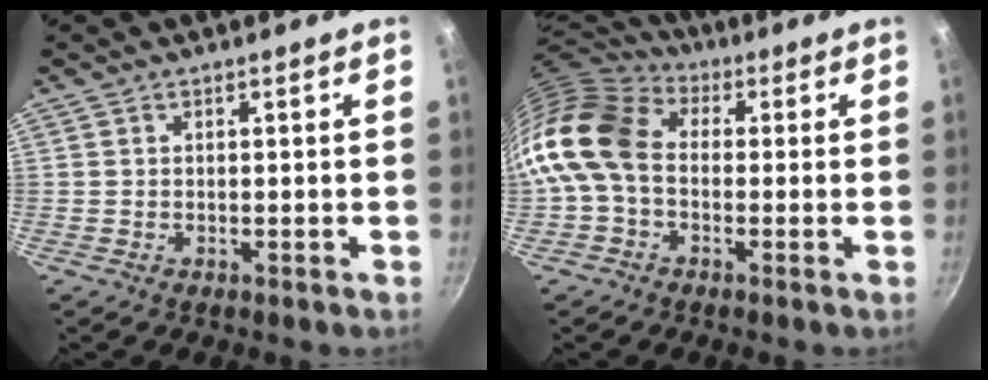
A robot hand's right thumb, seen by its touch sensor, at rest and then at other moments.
{"total": 14.1, "force": [-0.9, 10.3, 9.6], "torque": [-0.177, 0.032, -0.040]}